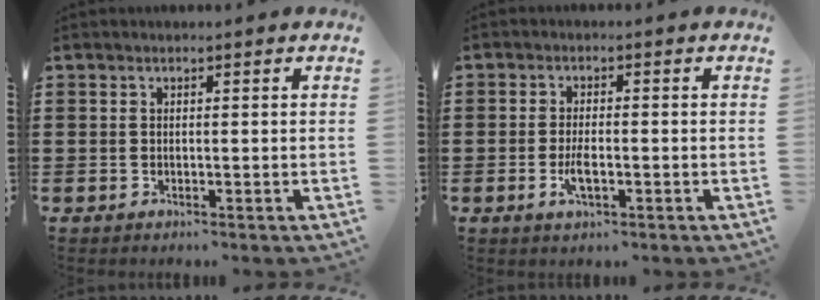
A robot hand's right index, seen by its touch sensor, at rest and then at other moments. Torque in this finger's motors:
{"motor_torque": [1.07, 1.07, 0.17, 0.10]}